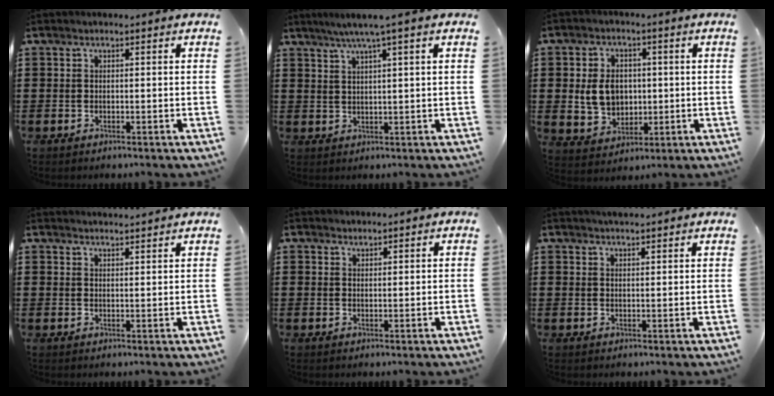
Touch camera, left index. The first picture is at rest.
{"total": 3.6, "force": [2.1, -0.4, 3.0], "torque": [-0.060, 0.000, 0.034]}
{"total": 6.9, "force": [0.4, 5.5, 4.0], "torque": [-0.092, 0.011, 0.004]}
{"total": 2.0, "force": [2.0, -0.2, -0.1], "torque": [-0.003, -0.004, 0.039]}
{"total": 1.3, "force": [1.3, 0.2, 0.0], "torque": [-0.001, 0.000, 0.025]}
{"total": 2.0, "force": [2.0, 0.0, 0.5], "torque": [-0.013, 0.001, 0.037]}